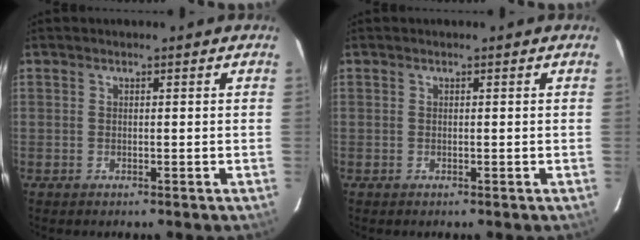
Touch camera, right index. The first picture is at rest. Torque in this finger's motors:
{"motor_torque": [0.00, 0.00, 0.00, 0.00]}